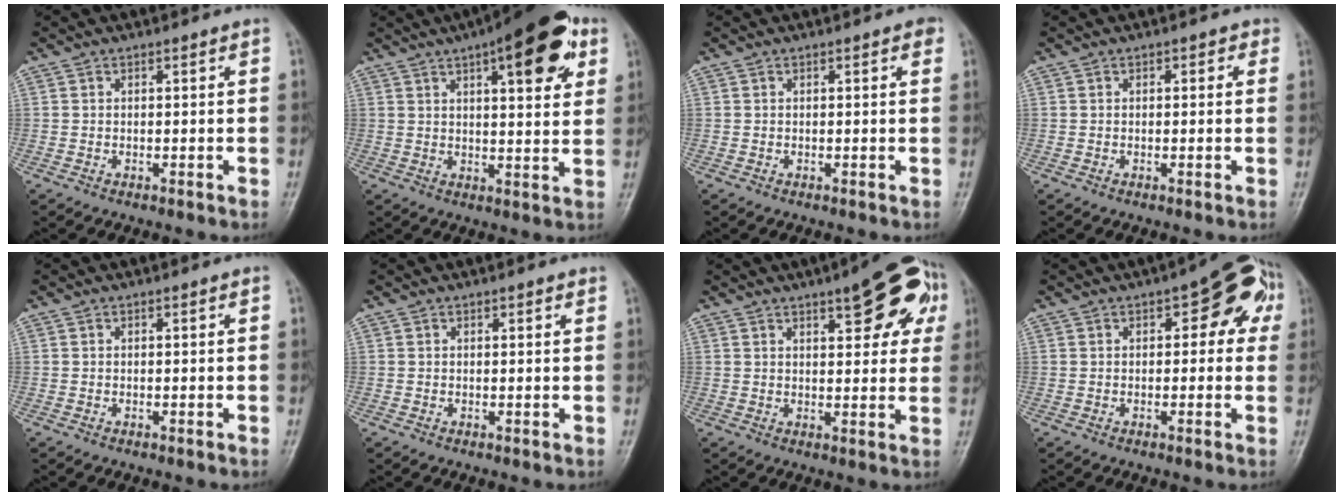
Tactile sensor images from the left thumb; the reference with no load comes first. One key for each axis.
{"total": 16.2, "fx": 7.5, "fy": 5.5, "fz": 13.2, "tx": -0.148, "ty": -0.012, "tz": 0.097}
{"total": 1.3, "fx": 0.6, "fy": 0.6, "fz": 1.0, "tx": -0.007, "ty": 0.001, "tz": 0.003}
{"total": 1.5, "fx": 0.4, "fy": 1.0, "fz": 1.0, "tx": 0.003, "ty": 0.003, "tz": -0.001}
{"total": 0.0}
{"total": 1.0, "fx": 0.7, "fy": 0.3, "fz": 0.7, "tx": -0.008, "ty": -0.002, "tz": 0.007}
{"total": 13.9, "fx": 6.0, "fy": 5.4, "fz": 11.4, "tx": -0.101, "ty": -0.001, "tz": 0.068}
{"total": 9.6, "fx": 2.9, "fy": 4.8, "fz": 7.8, "tx": -0.050, "ty": 0.018, "tz": 0.021}